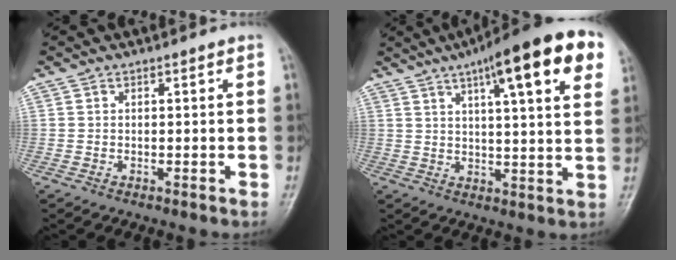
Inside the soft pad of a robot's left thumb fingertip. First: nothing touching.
{"total": 18.9, "force": [9.1, 4.3, 16.0], "torque": [-0.209, -0.001, 0.123]}